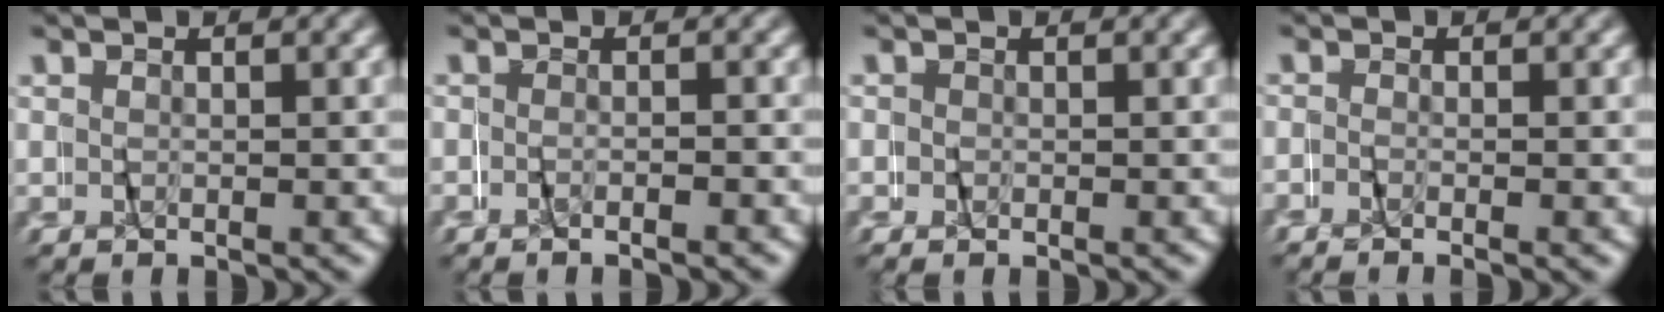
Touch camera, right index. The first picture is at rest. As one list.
[{"total": 1.4, "force": [-1.3, -0.5, -0.2], "torque": [0.002, 0.006, -0.028]}, {"total": 0.7, "force": [0.0, 0.7, 0.2], "torque": [-0.004, 0.002, -0.005]}, {"total": 1.5, "force": [-1.4, -0.6, -0.1], "torque": [-0.002, 0.003, -0.030]}]